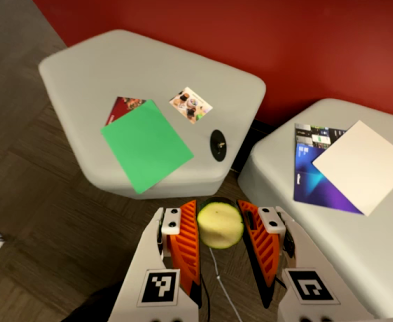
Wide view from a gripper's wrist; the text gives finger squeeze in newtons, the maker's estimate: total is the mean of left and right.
{"total": 11.4, "left": 11.4, "right": 11.5}